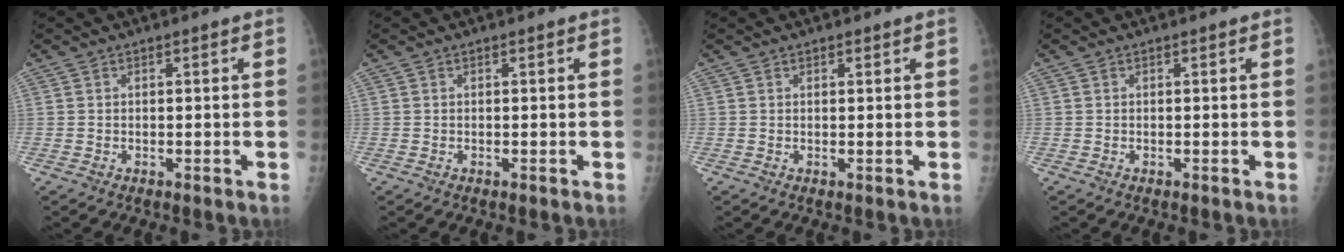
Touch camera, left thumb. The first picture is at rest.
{"total": 0.0}
{"total": 0.9, "force": [0.6, 0.5, 0.4], "torque": [-0.001, -0.004, 0.006]}
{"total": 0.0}